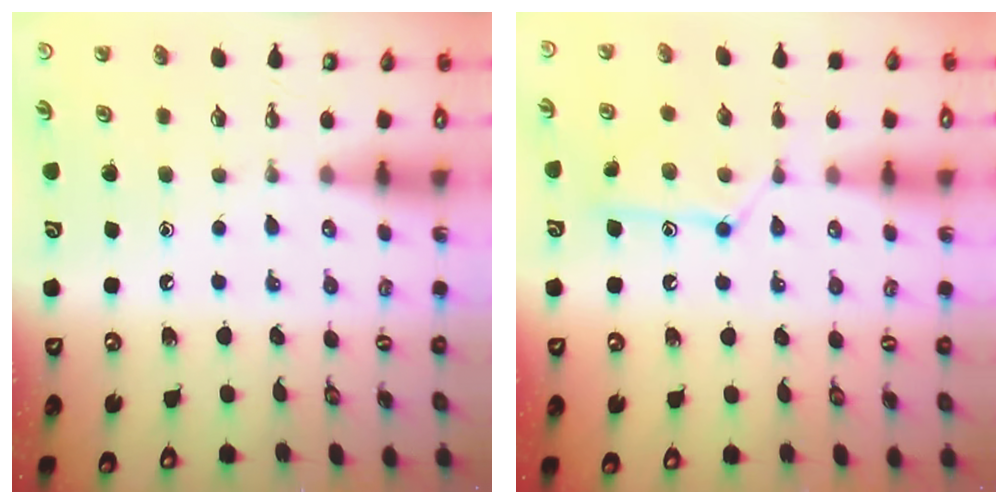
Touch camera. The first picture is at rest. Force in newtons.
{"total": 11.3, "press": 11.3, "slide": 0.1}